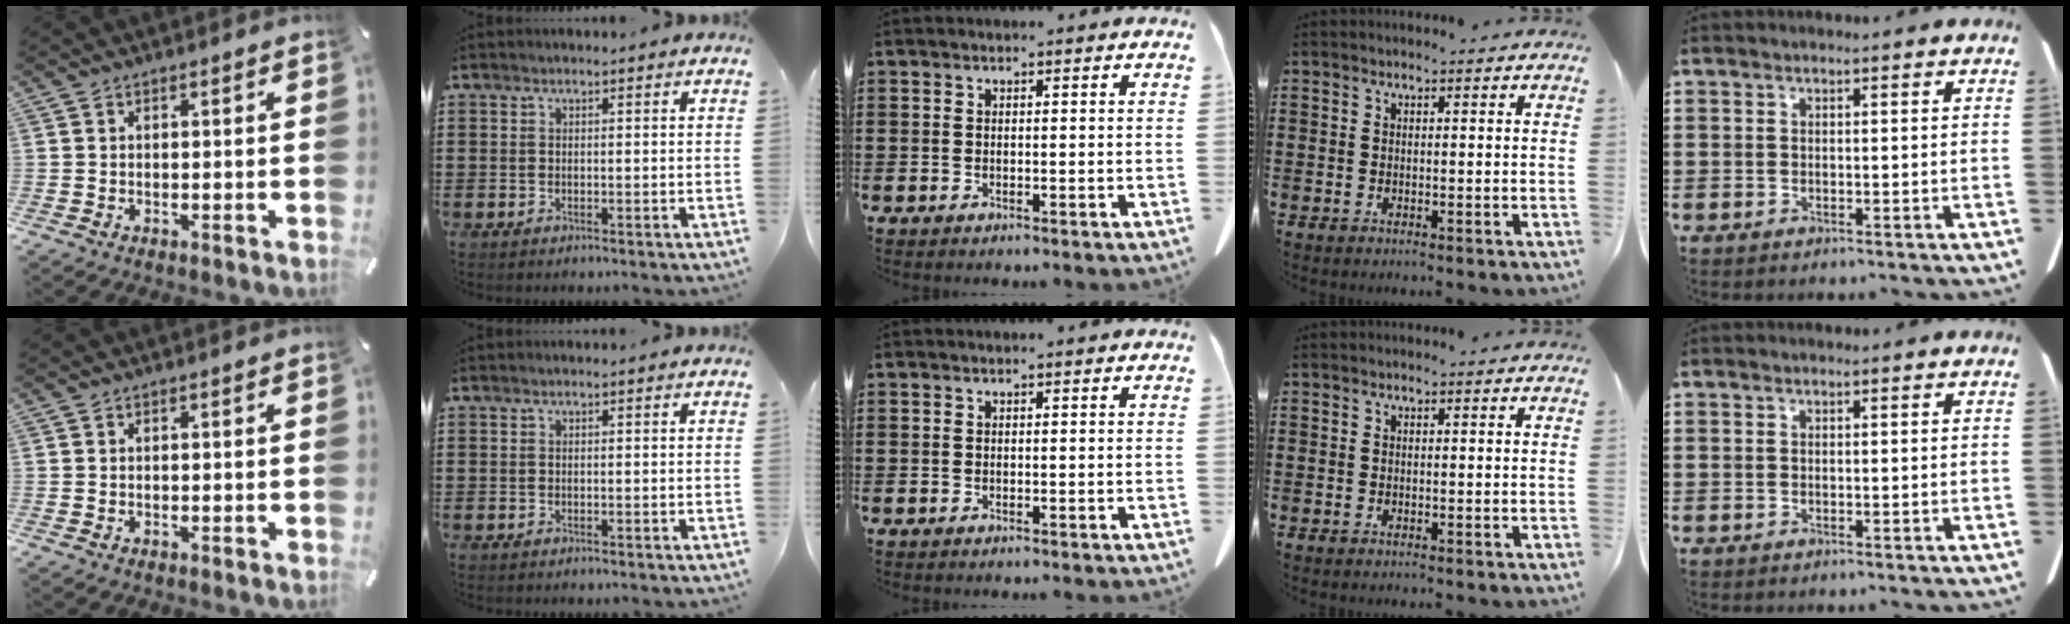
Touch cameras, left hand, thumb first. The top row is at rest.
{}